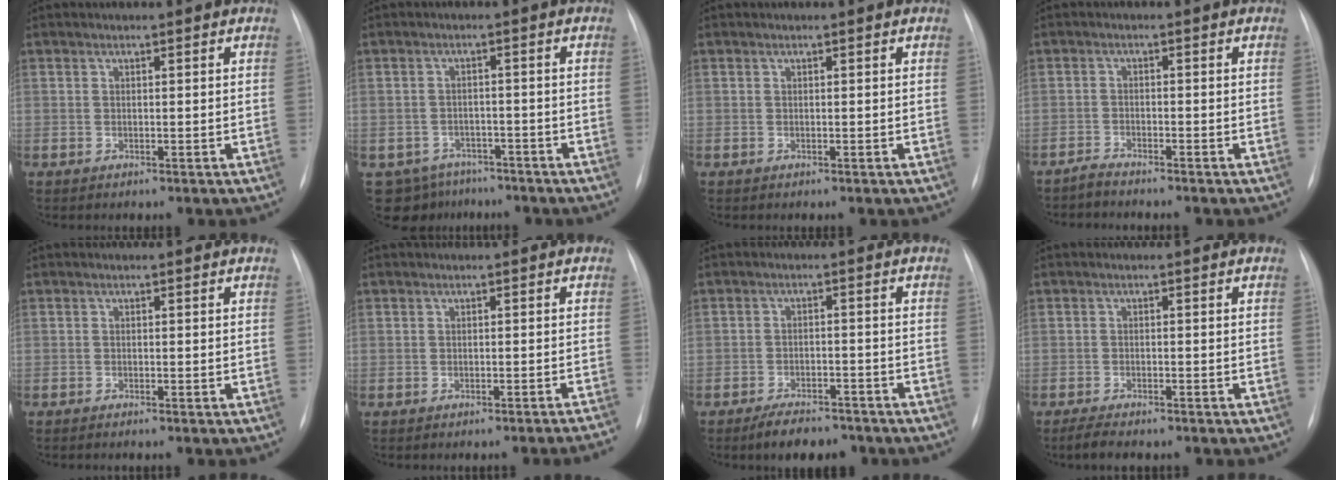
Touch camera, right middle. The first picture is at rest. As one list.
[{"total": 7.2, "force": [-5.5, 4.6, 0.7], "torque": [-0.010, 0.011, -0.072]}, {"total": 0.0}, {"total": 1.8, "force": [-1.8, -0.2, -0.1], "torque": [-0.004, -0.009, -0.035]}, {"total": 0.9, "force": [-0.7, -0.2, 0.4], "torque": [-0.009, -0.002, -0.011]}, {"total": 5.2, "force": [-4.8, -1.2, 1.6], "torque": [-0.005, -0.006, -0.055]}, {"total": 6.2, "force": [-5.0, 2.4, 2.7], "torque": [-0.045, -0.002, -0.077]}, {"total": 3.7, "force": [-3.1, 0.8, 1.9], "torque": [-0.038, -0.010, -0.044]}]